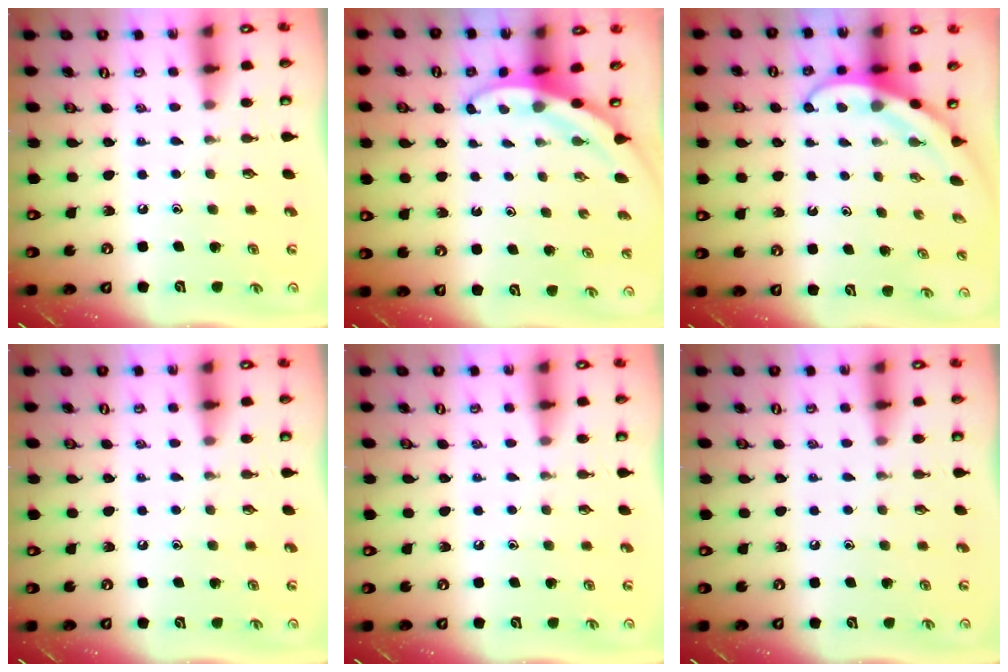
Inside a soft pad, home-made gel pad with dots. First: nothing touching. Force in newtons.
{"total": 3.3, "press": 3.3, "slide": 0.1}
{"total": 3.7, "press": 3.7, "slide": 0.3}
{"total": 0.0}
{"total": 0.0}
{"total": 0.0}